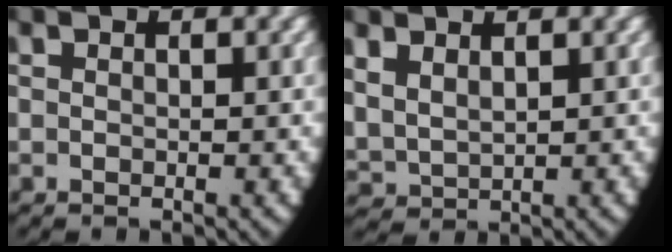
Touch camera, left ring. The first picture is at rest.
{"total": 3.8, "force": [1.4, 3.3, 1.4], "torque": [-0.058, -0.013, 0.039]}